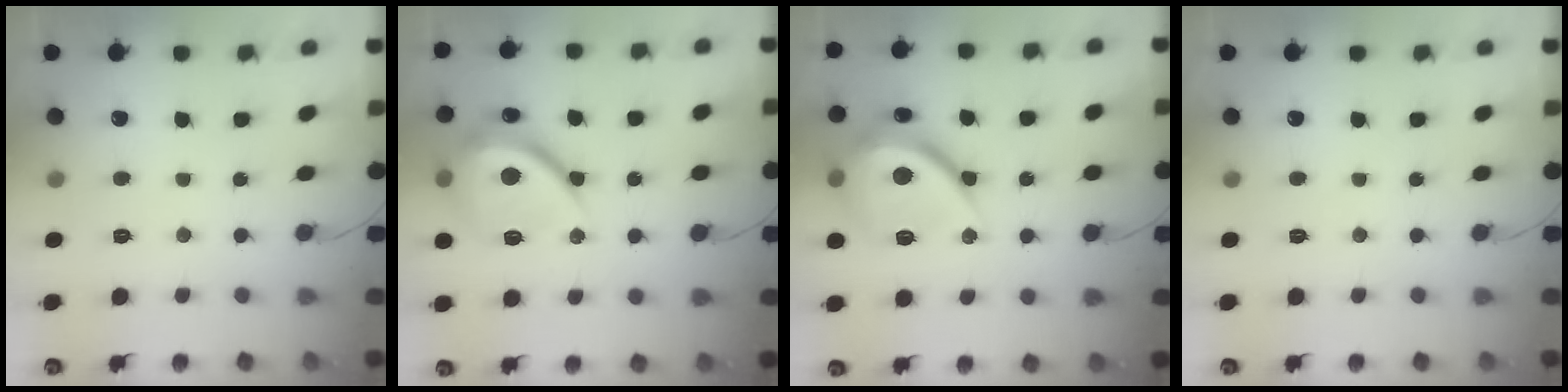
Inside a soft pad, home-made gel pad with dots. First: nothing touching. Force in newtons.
{"total": 13.7, "press": 13.7, "slide": 0.5}
{"total": 14.7, "press": 14.7, "slide": 0.5}
{"total": 0.0}